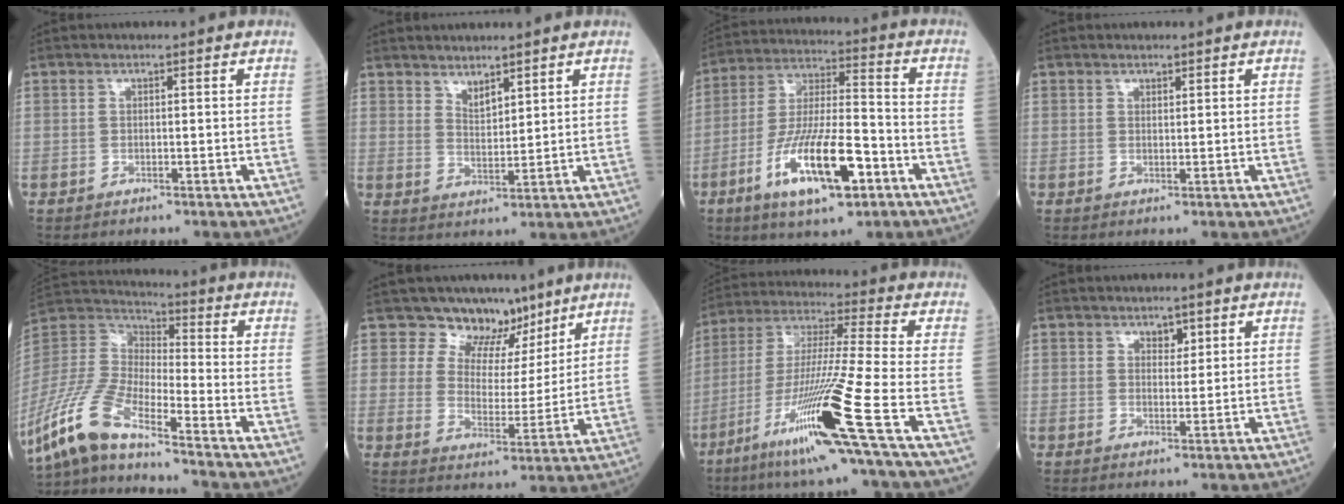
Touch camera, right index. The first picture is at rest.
{"total": 3.3, "force": [2.8, 1.0, 1.5], "torque": [-0.030, -0.008, 0.058]}
{"total": 15.4, "force": [-6.8, 3.6, 13.4], "torque": [-0.259, -0.011, -0.115]}
{"total": 0.8, "force": [0.7, 0.3, 0.2], "torque": [-0.005, -0.004, 0.011]}
{"total": 13.4, "force": [-10.6, 1.0, 8.2], "torque": [-0.194, -0.008, -0.209]}
{"total": 8.0, "force": [6.4, 4.5, 1.9], "torque": [-0.022, -0.007, 0.104]}
{"total": 17.9, "force": [-8.5, -2.3, 15.6], "torque": [-0.324, -0.038, -0.161]}
{"total": 2.0, "force": [1.3, 1.1, 1.1], "torque": [-0.011, -0.002, 0.021]}